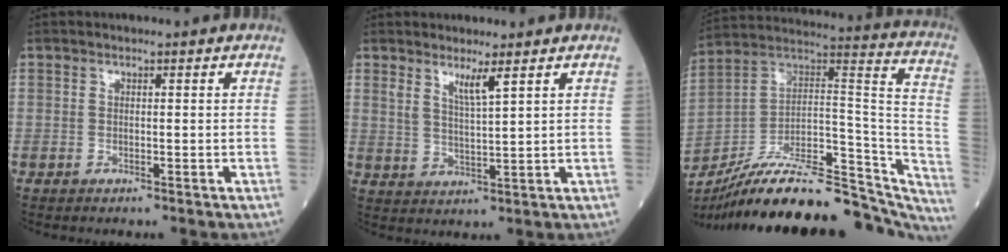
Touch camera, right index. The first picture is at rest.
{"total": 3.6, "force": [2.4, -0.1, 2.8], "torque": [-0.055, -0.013, 0.048]}
{"total": 33.9, "force": [-28.1, 8.8, 16.9], "torque": [-0.241, 0.008, -0.409]}